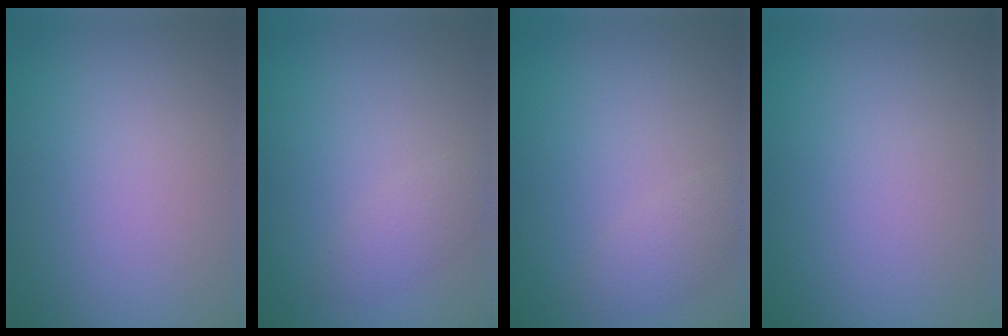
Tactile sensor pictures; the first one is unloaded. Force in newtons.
{"total": 1.7, "press": 1.7, "slide": 0.1}
{"total": 1.9, "press": 1.9, "slide": 0.2}
{"total": 0.0}